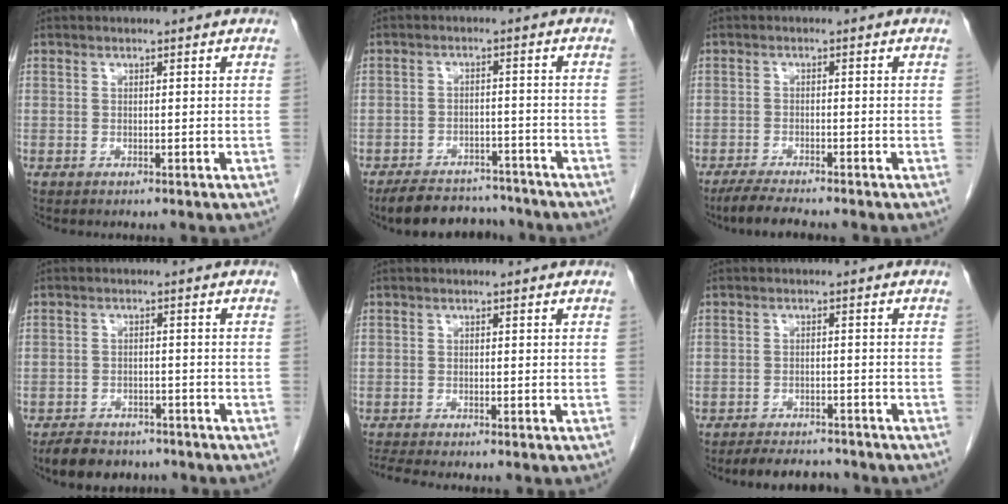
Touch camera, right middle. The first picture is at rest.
{"total": 10.0, "force": [-8.9, 3.5, 2.7], "torque": [-0.036, 0.006, -0.126]}
{"total": 4.4, "force": [-3.8, 0.1, 2.2], "torque": [-0.044, -0.016, -0.068]}
{"total": 6.6, "force": [-5.4, 3.0, 2.2], "torque": [-0.038, -0.003, -0.081]}
{"total": 2.2, "force": [-2.0, -0.8, 0.5], "torque": [-0.020, -0.013, -0.043]}
{"total": 6.3, "force": [-5.8, 1.7, 1.6], "torque": [-0.023, -0.005, -0.084]}